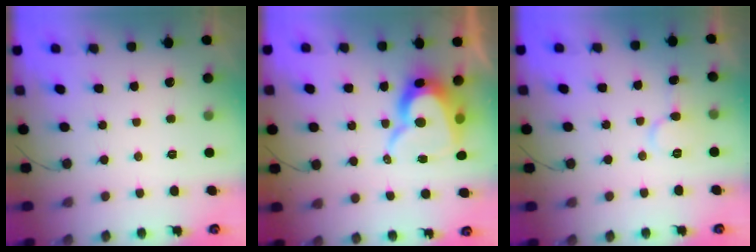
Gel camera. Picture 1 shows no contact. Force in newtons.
{"total": 14.7, "press": 14.6, "slide": 0.9}
{"total": 6.5, "press": 6.5, "slide": 0.5}